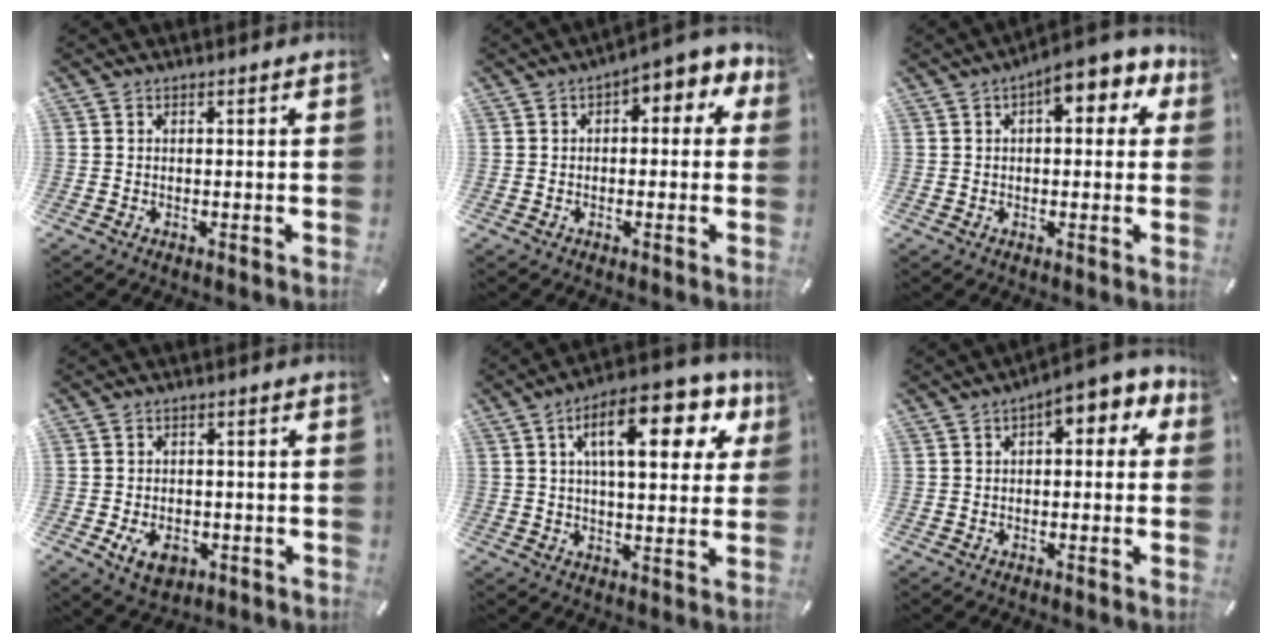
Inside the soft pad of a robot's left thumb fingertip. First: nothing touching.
{"total": 4.0, "force": [0.7, 2.6, 3.0], "torque": [-0.048, 0.000, 0.005]}
{"total": 7.7, "force": [3.8, 4.0, 5.4], "torque": [-0.072, -0.015, 0.060]}
{"total": 5.6, "force": [-2.0, 4.0, 3.4], "torque": [-0.057, 0.000, -0.039]}
{"total": 17.5, "force": [7.4, 7.4, 14.1], "torque": [-0.216, -0.013, 0.114]}
{"total": 4.3, "force": [1.2, 2.7, 3.1], "torque": [-0.051, -0.003, 0.014]}